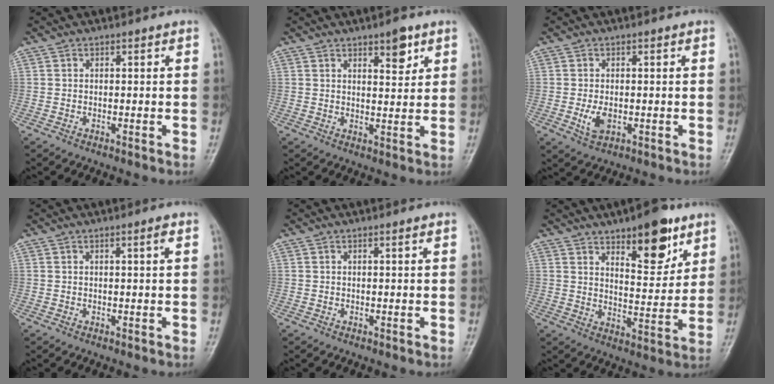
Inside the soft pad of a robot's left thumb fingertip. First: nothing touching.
{"total": 4.9, "force": [3.0, 1.8, 3.4], "torque": [-0.035, -0.019, 0.043]}
{"total": 3.5, "force": [-0.6, 2.1, 2.8], "torque": [-0.053, -0.007, -0.008]}
{"total": 1.4, "force": [0.6, -0.1, 1.3], "torque": [-0.023, -0.002, 0.010]}
{"total": 0.6, "force": [0.3, -0.1, 0.5], "torque": [-0.012, -0.001, 0.007]}
{"total": 12.5, "force": [7.6, 4.9, 8.6], "torque": [-0.093, -0.049, 0.117]}